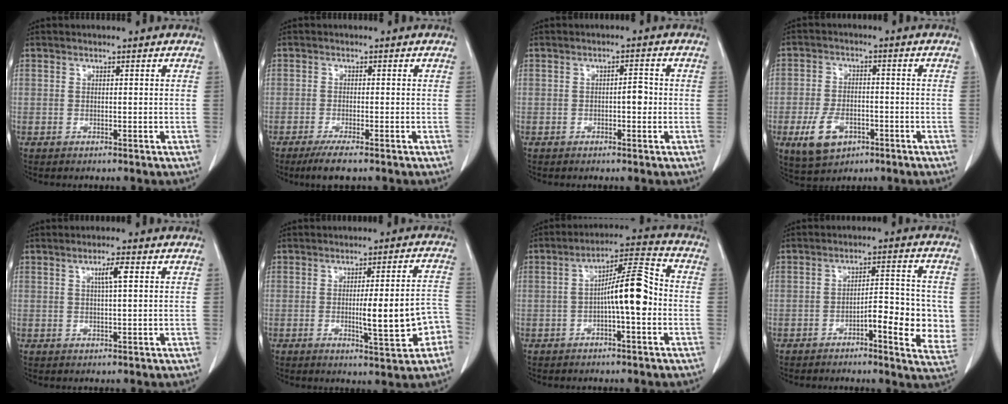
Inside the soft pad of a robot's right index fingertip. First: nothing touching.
{"total": 3.6, "force": [-2.6, 0.3, 2.5], "torque": [-0.046, -0.008, -0.046]}
{"total": 2.1, "force": [-0.4, 0.8, 1.9], "torque": [-0.025, 0.005, -0.007]}
{"total": 7.3, "force": [-3.2, 4.5, 4.7], "torque": [-0.099, -0.001, -0.048]}
{"total": 2.9, "force": [1.0, 0.1, 2.7], "torque": [-0.047, 0.002, 0.016]}
{"total": 10.1, "force": [-2.8, 1.4, 9.6], "torque": [-0.125, 0.013, -0.029]}
{"total": 9.3, "force": [-1.3, 1.5, 9.1], "torque": [-0.150, 0.026, -0.027]}
{"total": 9.7, "force": [-2.0, 2.3, 9.2], "torque": [-0.112, 0.007, -0.026]}